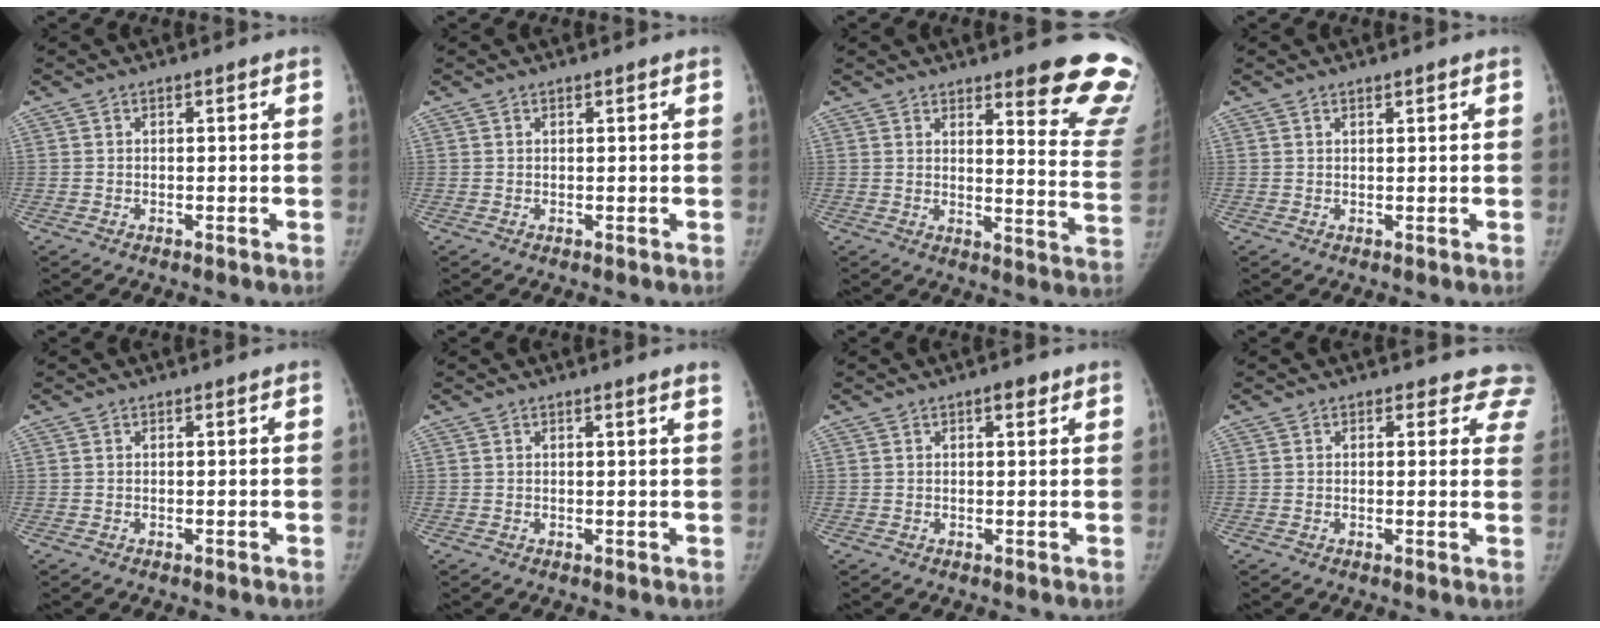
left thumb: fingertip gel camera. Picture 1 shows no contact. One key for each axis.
{"total": 0.0}
{"total": 15.9, "fx": 11.7, "fy": 3.0, "fz": 10.3, "tx": -0.089, "ty": -0.101, "tz": 0.133}
{"total": 0.7, "fx": 0.6, "fy": 0.1, "fz": 0.3, "tx": 0.000, "ty": -0.001, "tz": 0.012}
{"total": 0.0}
{"total": 2.3, "fx": 1.7, "fy": -0.3, "fz": 1.4, "tx": -0.020, "ty": -0.002, "tz": 0.016}
{"total": 2.0, "fx": 1.1, "fy": 0.9, "fz": 1.4, "tx": -0.009, "ty": -0.001, "tz": 0.014}
{"total": 6.6, "fx": 5.7, "fy": 3.1, "fz": 0.8, "tx": 0.047, "ty": -0.019, "tz": 0.035}